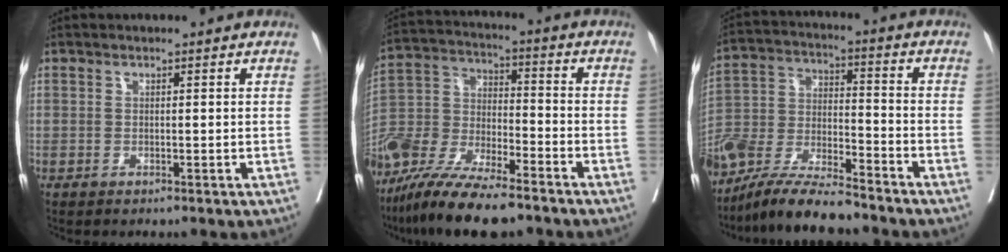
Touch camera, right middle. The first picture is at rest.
{"total": 18.2, "force": [-14.5, 4.2, 10.2], "torque": [-0.231, -0.030, -0.276]}
{"total": 15.2, "force": [-13.2, 2.2, 7.1], "torque": [-0.149, -0.010, -0.250]}